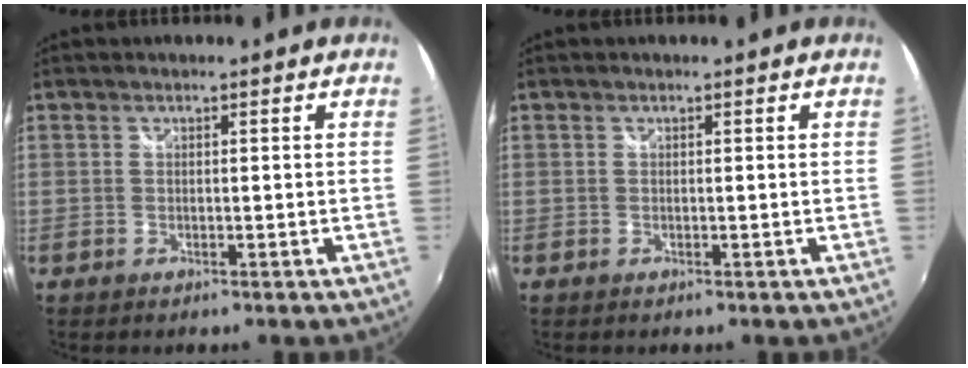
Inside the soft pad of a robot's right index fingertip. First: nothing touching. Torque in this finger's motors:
{"motor_torque": [0.00, 0.00, 0.02, 0.00]}